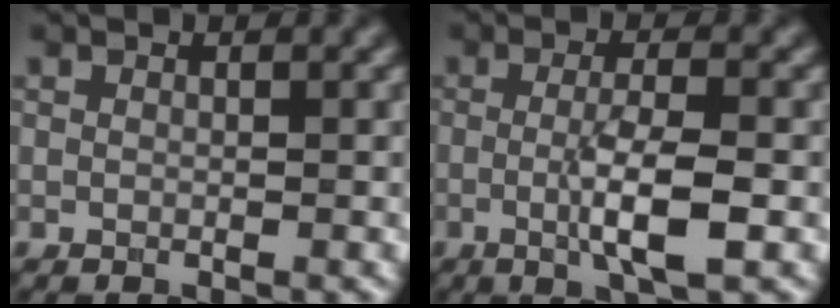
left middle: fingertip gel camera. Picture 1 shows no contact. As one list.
[{"total": 4.5, "force": [-0.8, 0.8, 4.4], "torque": [-0.077, -0.001, -0.017]}]